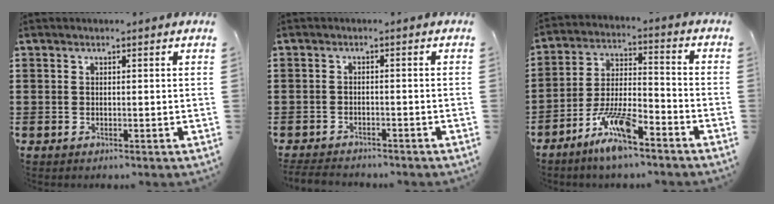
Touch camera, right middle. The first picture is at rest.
{"total": 2.4, "force": [-2.4, 0.5, 0.1], "torque": [-0.014, -0.003, -0.054]}
{"total": 9.3, "force": [-6.8, 2.1, 6.1], "torque": [-0.134, 0.000, -0.131]}